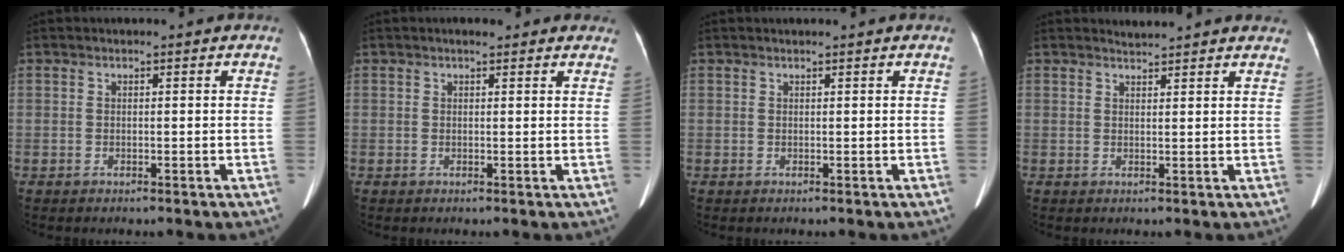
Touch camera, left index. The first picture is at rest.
{"total": 3.8, "force": [3.1, 1.3, 1.7], "torque": [-0.012, 0.019, 0.033]}
{"total": 1.3, "force": [1.2, -0.1, 0.5], "torque": [-0.008, 0.013, 0.021]}
{"total": 5.3, "force": [5.2, 0.5, 0.7], "torque": [-0.007, 0.010, 0.050]}